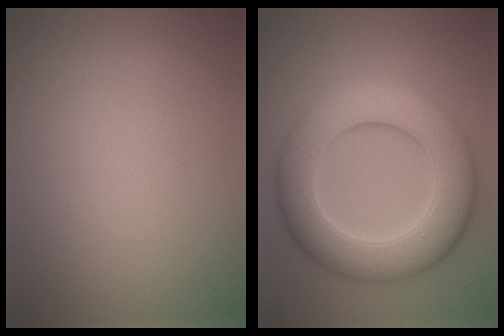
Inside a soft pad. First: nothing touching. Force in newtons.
{"total": 9.4, "press": 9.4, "slide": 0.1}